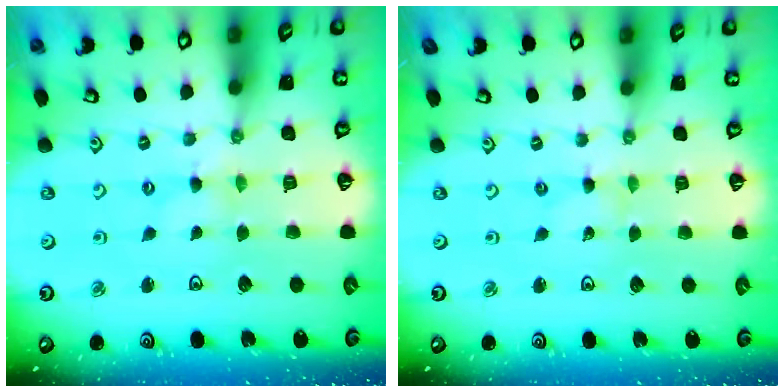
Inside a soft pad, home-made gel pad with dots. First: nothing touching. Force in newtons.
{"total": 0.0}